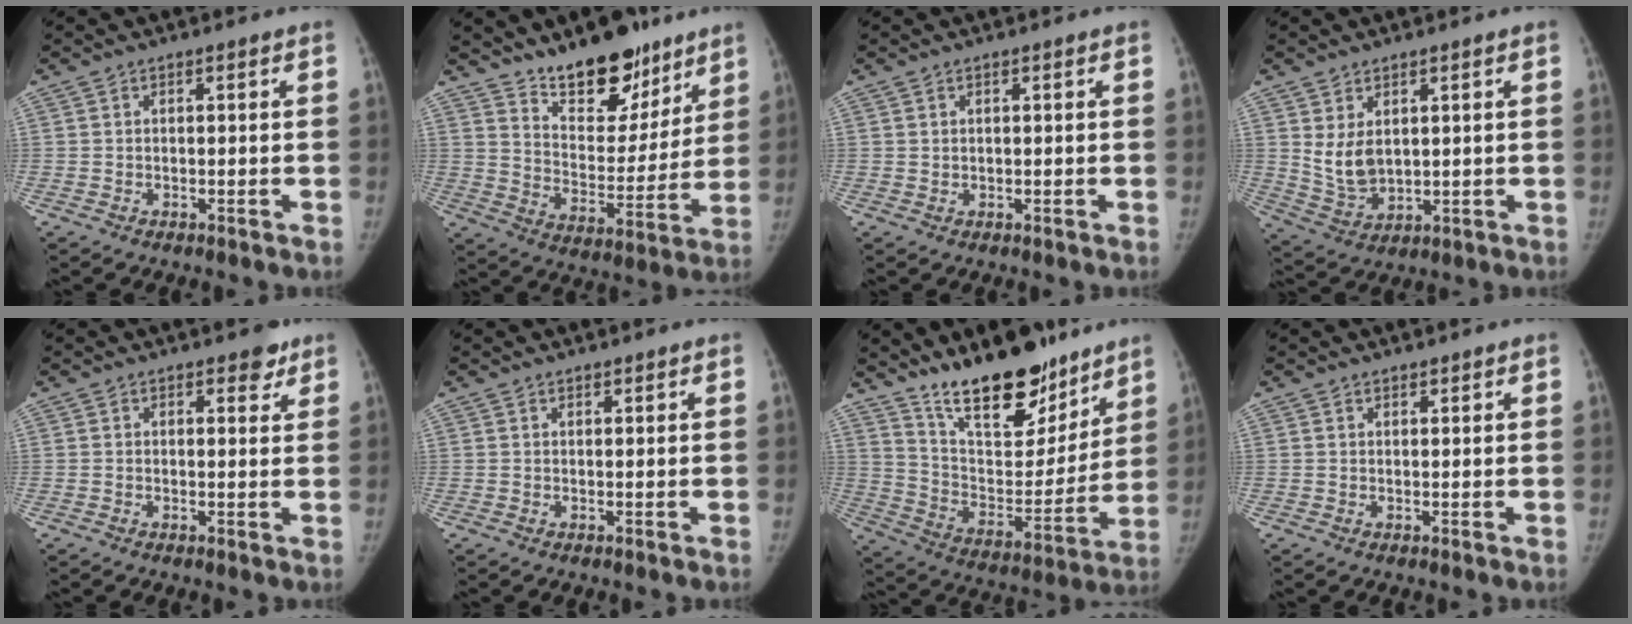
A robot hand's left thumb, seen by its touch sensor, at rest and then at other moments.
{"total": 17.7, "force": [13.2, 8.1, 8.6], "torque": [-0.071, -0.094, 0.211]}
{"total": 0.7, "force": [0.6, 0.4, 0.1], "torque": [0.004, -0.004, 0.008]}
{"total": 6.7, "force": [2.3, 4.2, 4.7], "torque": [-0.076, -0.021, 0.061]}
{"total": 2.9, "force": [2.0, 1.5, 1.4], "torque": [0.003, -0.010, 0.024]}
{"total": 0.8, "force": [0.7, 0.3, 0.2], "torque": [-0.003, -0.005, 0.012]}
{"total": 22.5, "force": [16.9, 8.9, 11.9], "torque": [-0.140, -0.101, 0.280]}
{"total": 1.2, "force": [1.0, 0.5, 0.3], "torque": [0.000, -0.006, 0.015]}